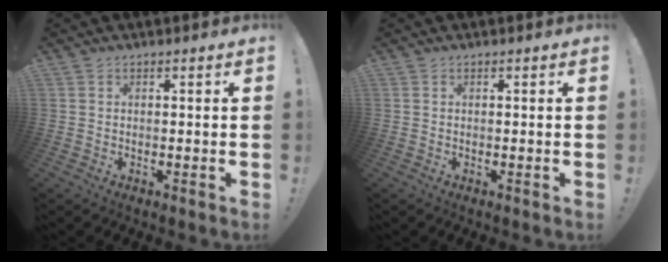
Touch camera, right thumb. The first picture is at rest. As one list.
[{"total": 0.0}]